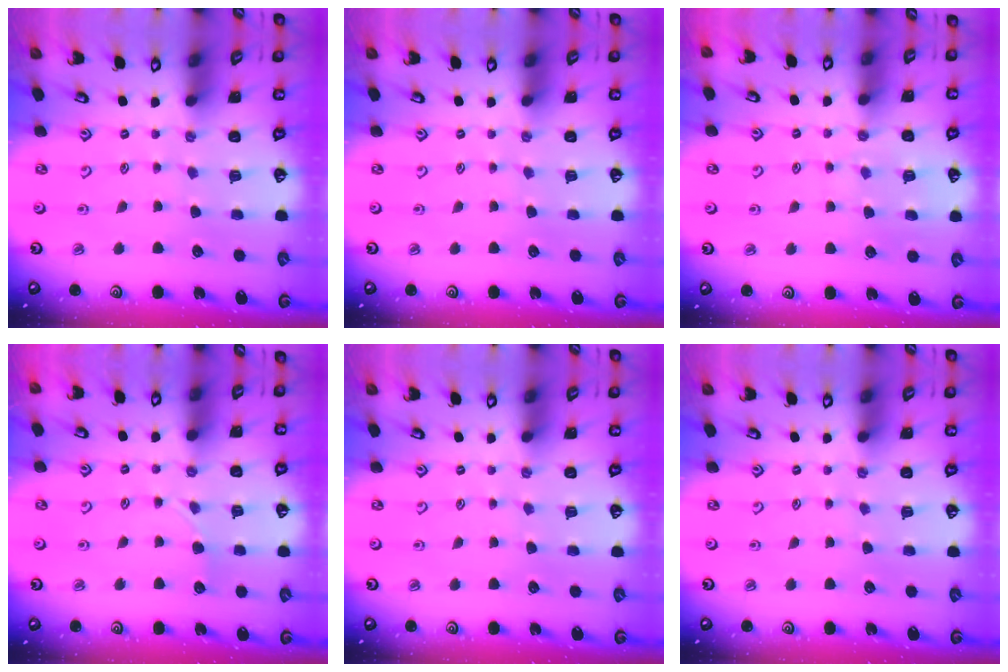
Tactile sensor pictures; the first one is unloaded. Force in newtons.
{"total": 0.0}
{"total": 4.0, "press": 3.9, "slide": 0.5}
{"total": 4.5, "press": 4.4, "slide": 0.5}
{"total": 0.0}
{"total": 0.0}